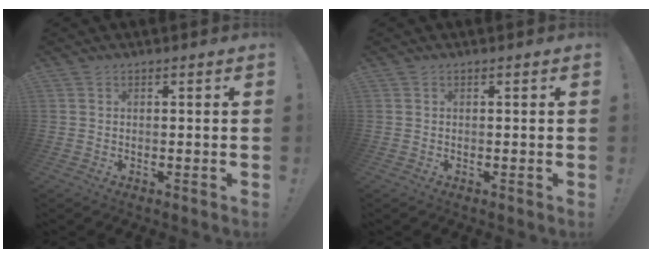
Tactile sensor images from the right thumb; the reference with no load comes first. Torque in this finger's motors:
{"motor_torque": [0.00, 0.00, -0.14, 0.14, 0.00]}